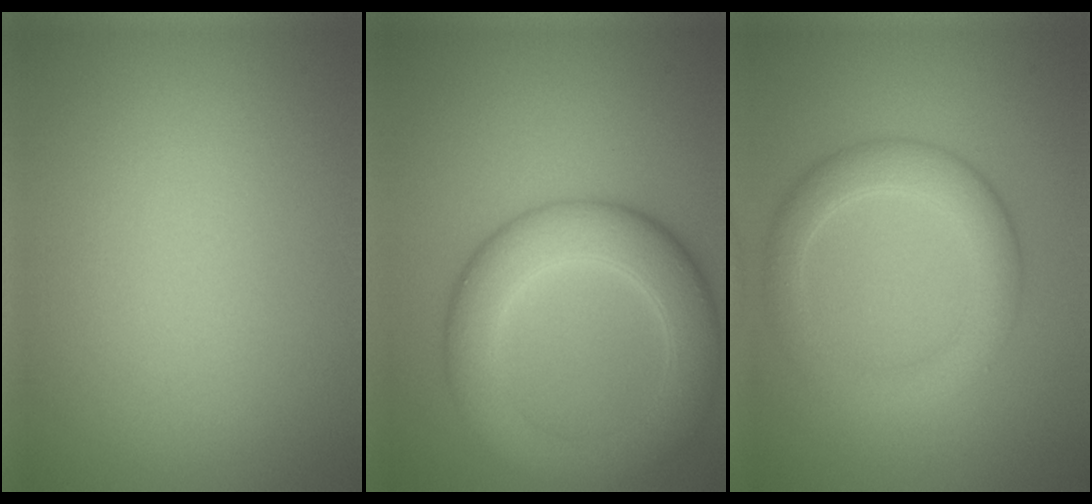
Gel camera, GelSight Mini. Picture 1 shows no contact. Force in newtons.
{"total": 7.3, "press": 7.3, "slide": 0.1}
{"total": 4.2, "press": 4.2, "slide": 0.3}